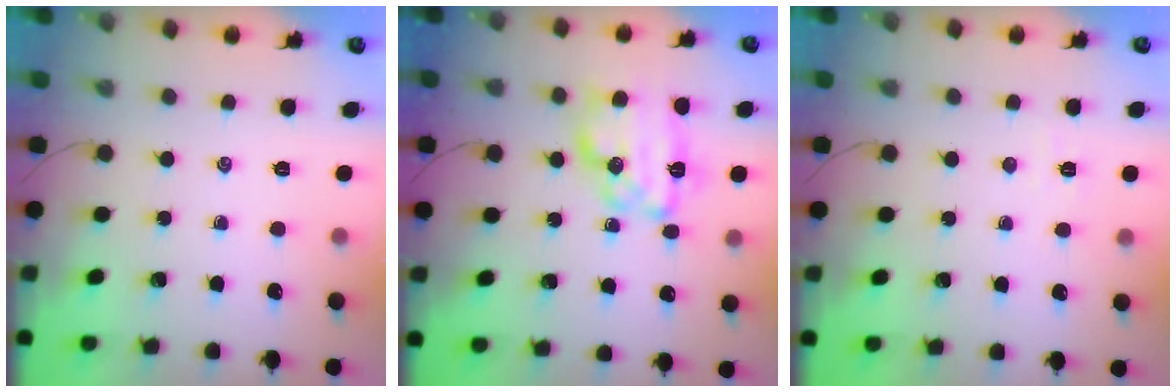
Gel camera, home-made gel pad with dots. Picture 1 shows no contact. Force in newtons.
{"total": 15.6, "press": 15.6, "slide": 1.0}
{"total": 2.5, "press": 2.4, "slide": 0.7}